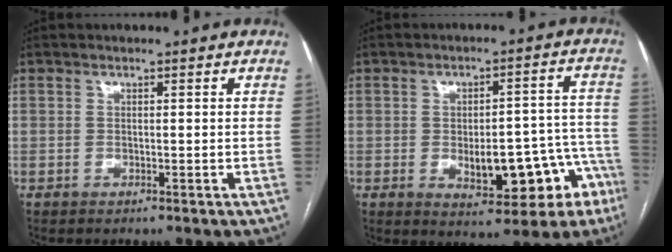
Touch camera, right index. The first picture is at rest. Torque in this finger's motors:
{"motor_torque": [0.52, -0.46, 0.26, 0.06]}